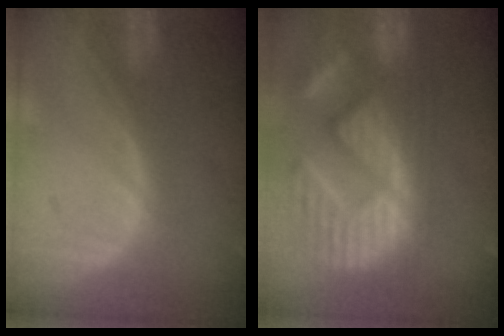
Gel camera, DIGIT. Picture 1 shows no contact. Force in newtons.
{"total": 14.0, "press": 12.1, "slide": 7.1}